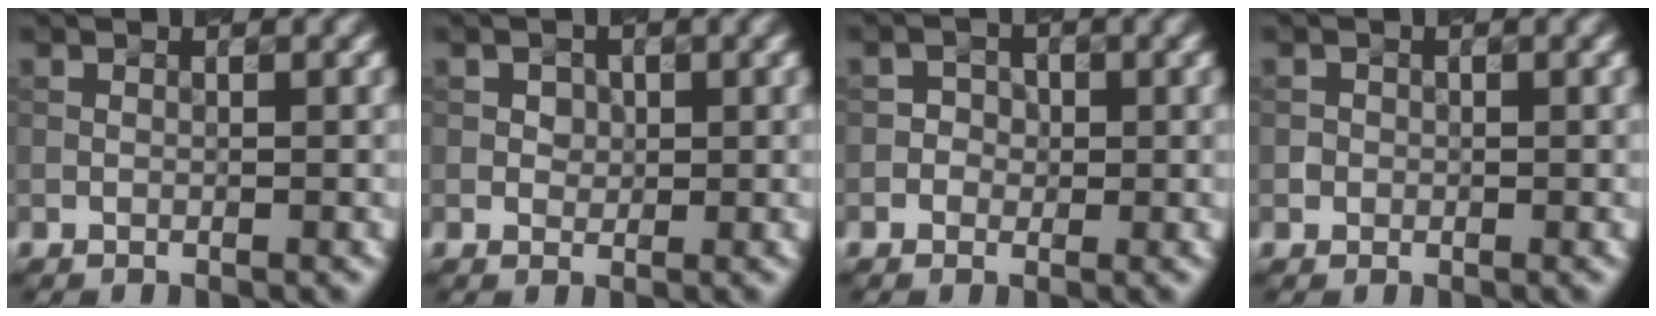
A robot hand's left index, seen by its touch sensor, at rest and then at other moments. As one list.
[{"total": 1.6, "force": [0.7, 1.2, 0.8], "torque": [-0.014, 0.007, 0.011]}, {"total": 1.6, "force": [-0.4, 1.5, 0.3], "torque": [0.010, 0.009, -0.017]}, {"total": 0.8, "force": [-0.1, 0.8, 0.1], "torque": [0.010, 0.002, -0.001]}]